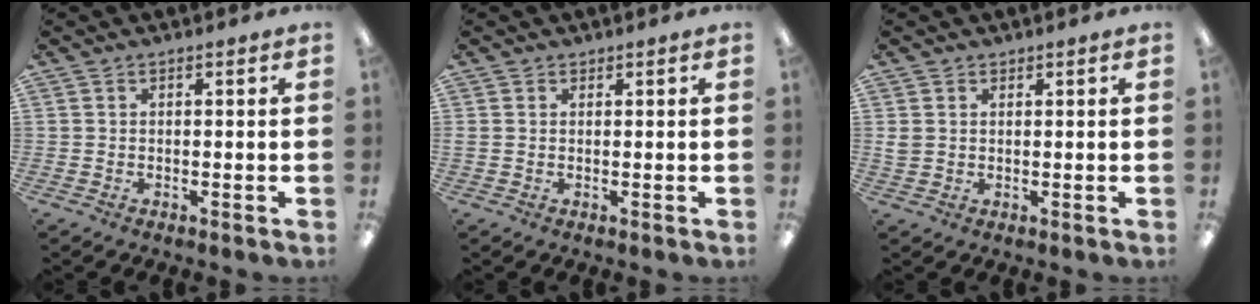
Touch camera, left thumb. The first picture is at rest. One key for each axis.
{"total": 0.8, "fx": 0.6, "fy": 0.4, "fz": 0.1, "tx": -0.004, "ty": 0.002, "tz": 0.012}
{"total": 2.0, "fx": 1.0, "fy": 1.7, "fz": 0.6, "tx": -0.014, "ty": 0.004, "tz": 0.019}